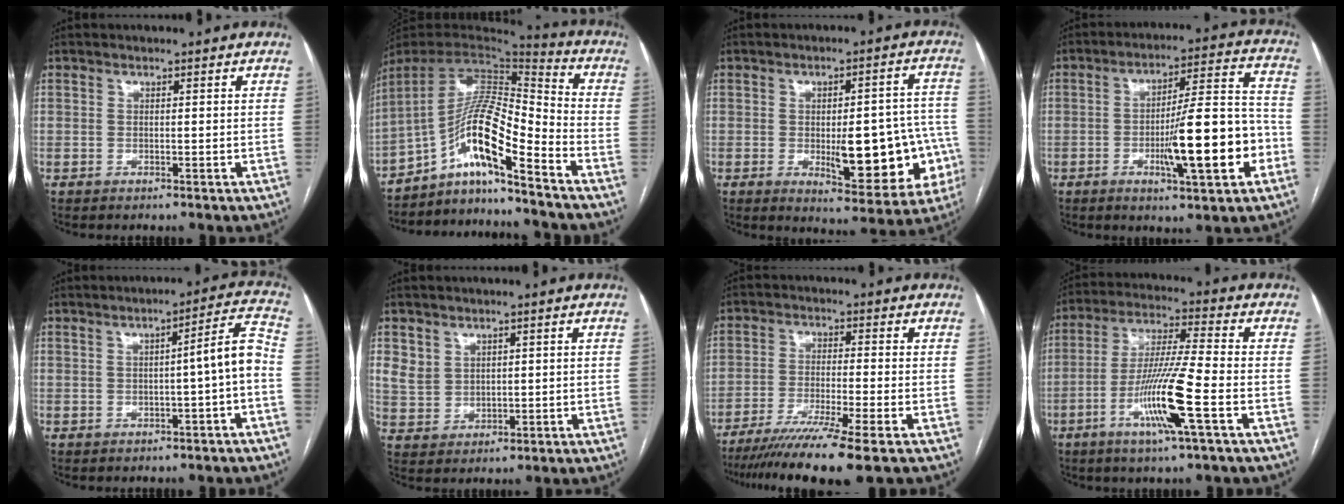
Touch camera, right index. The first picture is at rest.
{"total": 14.0, "force": [-8.5, 0.8, 11.1], "torque": [-0.198, 0.023, -0.147]}
{"total": 15.9, "force": [-3.8, 5.4, 14.5], "torque": [-0.132, 0.025, -0.031]}
{"total": 15.2, "force": [-4.7, 1.9, 14.3], "torque": [-0.220, 0.008, -0.067]}
{"total": 5.8, "force": [-1.4, -0.3, 5.6], "torque": [-0.069, 0.015, -0.020]}
{"total": 4.2, "force": [2.1, 3.5, 1.1], "torque": [-0.024, 0.005, 0.053]}
{"total": 11.9, "force": [-8.9, -1.8, 7.7], "torque": [-0.119, -0.033, -0.140]}
{"total": 12.1, "force": [-4.5, -0.6, 11.2], "torque": [-0.220, -0.012, -0.089]}